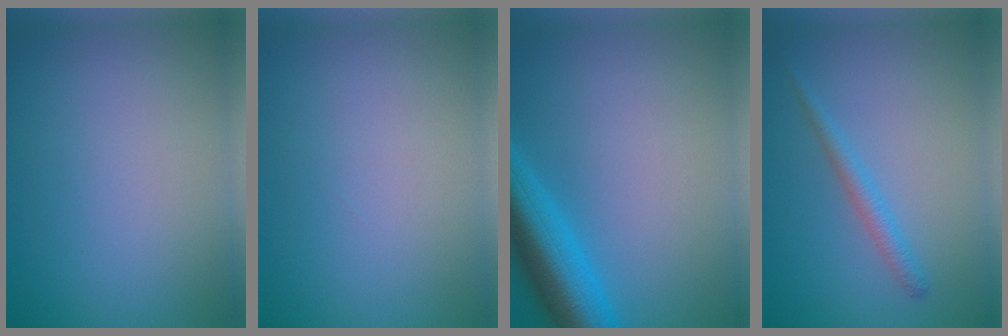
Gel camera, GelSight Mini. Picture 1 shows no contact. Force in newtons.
{"total": 0.0}
{"total": 7.0, "press": 7.0, "slide": 0.4}
{"total": 1.7, "press": 1.7, "slide": 0.2}